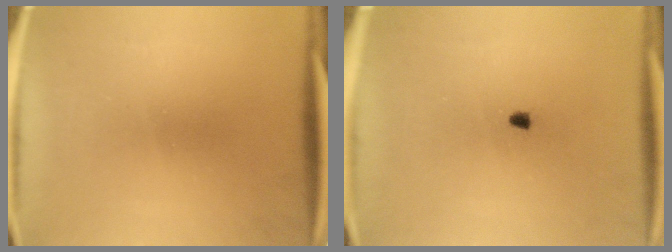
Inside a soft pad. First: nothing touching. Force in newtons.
{"total": 1.0}